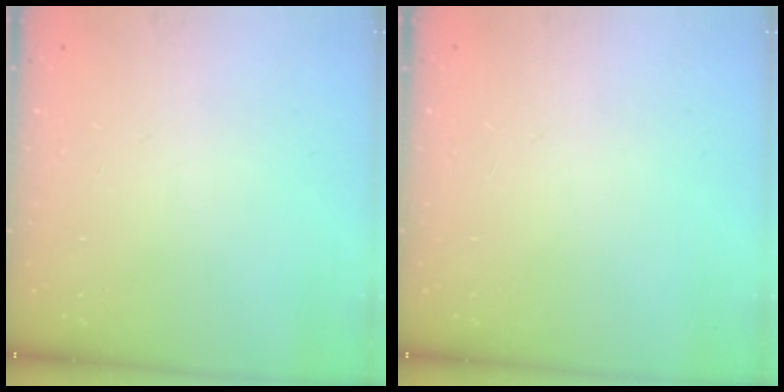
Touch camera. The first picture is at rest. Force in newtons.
{"total": 0.0}